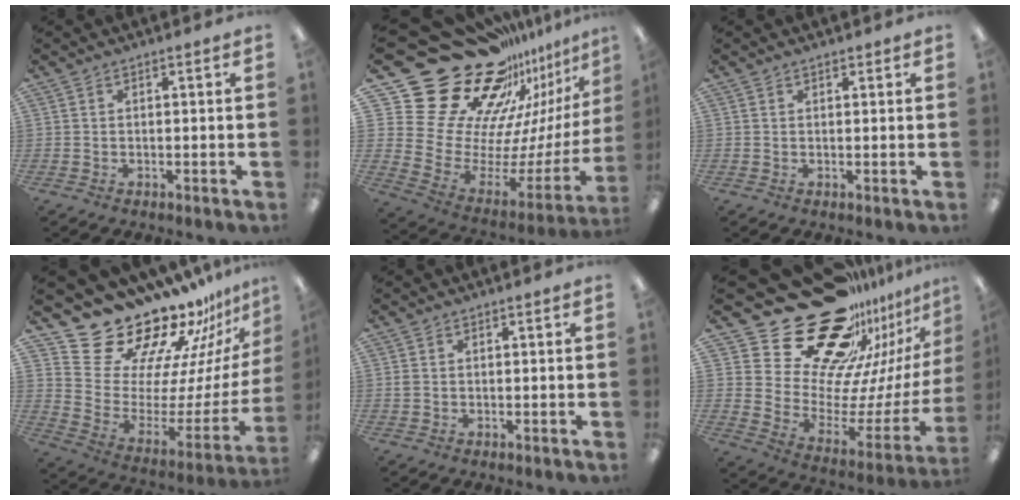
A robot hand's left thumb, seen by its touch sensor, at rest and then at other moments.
{"total": 29.7, "force": [20.8, 16.9, 13.0], "torque": [-0.189, -0.199, 0.432]}
{"total": 1.1, "force": [0.9, 0.7, 0.0], "torque": [0.000, 0.001, 0.017]}
{"total": 22.7, "force": [20.5, 7.9, 5.7], "torque": [-0.091, -0.177, 0.375]}
{"total": 1.3, "force": [0.4, 1.1, 0.6], "torque": [-0.013, 0.004, 0.007]}
{"total": 28.8, "force": [21.6, 14.0, 13.0], "torque": [-0.178, -0.181, 0.415]}